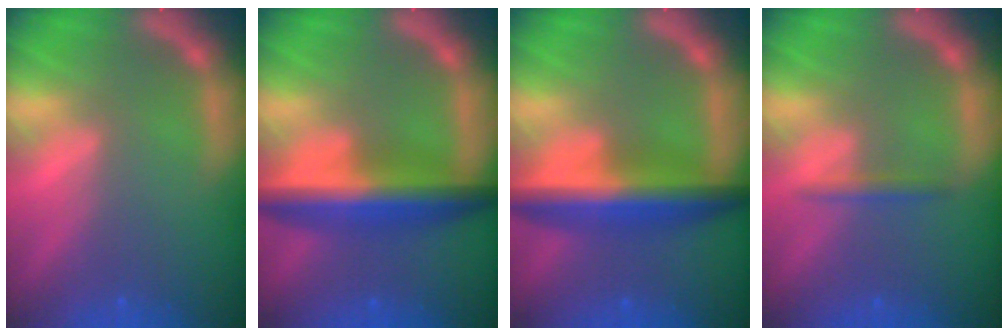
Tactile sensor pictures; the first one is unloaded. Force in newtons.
{"total": 7.5}
{"total": 7.5}
{"total": 1.4}